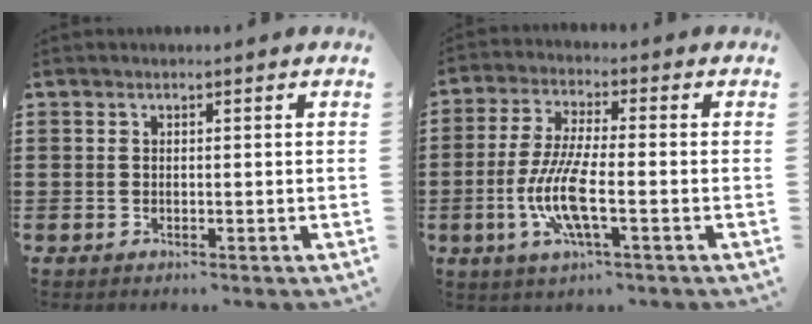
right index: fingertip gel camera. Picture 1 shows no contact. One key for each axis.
{"total": 9.1, "fx": -2.7, "fy": 2.2, "fz": 8.4, "tx": -0.178, "ty": -0.012, "tz": -0.055}